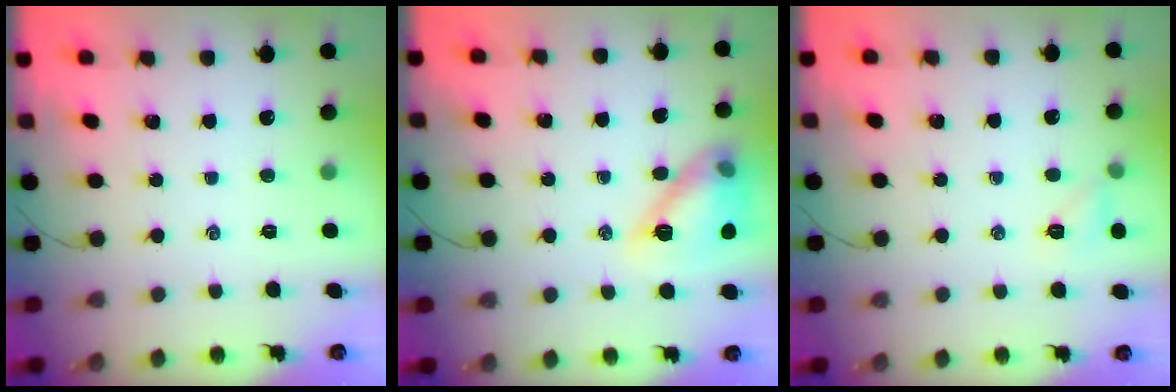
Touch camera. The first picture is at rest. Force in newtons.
{"total": 14.5, "press": 14.5, "slide": 0.8}
{"total": 6.2, "press": 6.0, "slide": 1.3}